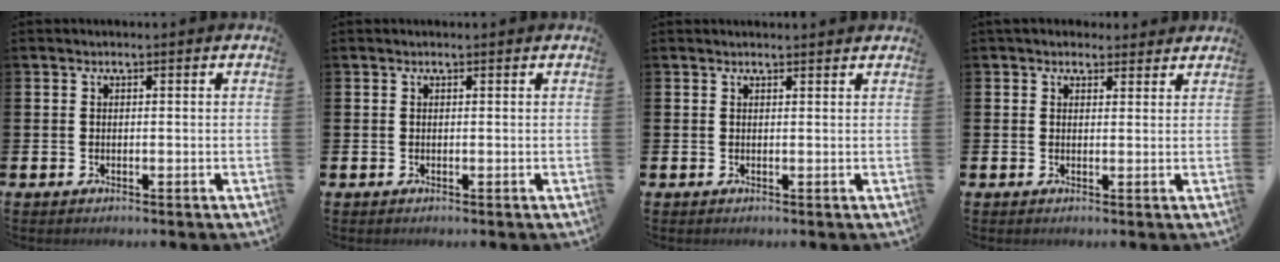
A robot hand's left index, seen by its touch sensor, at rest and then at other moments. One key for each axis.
{"total": 0.0}
{"total": 0.6, "fx": 0.6, "fy": -0.1, "fz": -0.1, "tx": 0.016, "ty": -0.007, "tz": 0.008}
{"total": 2.2, "fx": 2.0, "fy": 0.9, "fz": 0.0, "tx": 0.017, "ty": -0.010, "tz": 0.032}